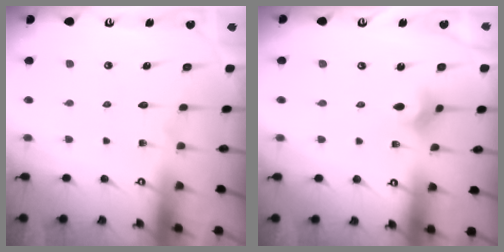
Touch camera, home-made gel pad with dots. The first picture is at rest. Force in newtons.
{"total": 2.7, "press": 2.6, "slide": 0.7}